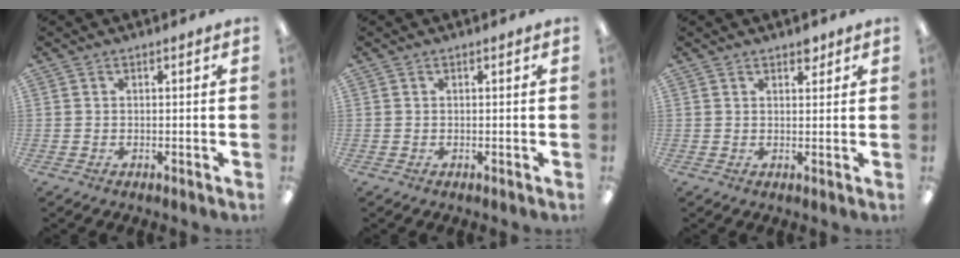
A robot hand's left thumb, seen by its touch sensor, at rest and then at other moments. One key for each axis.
{"total": 0.0}
{"total": 2.4, "fx": 2.0, "fy": 1.1, "fz": 0.9, "tx": 0.004, "ty": -0.010, "tz": 0.031}